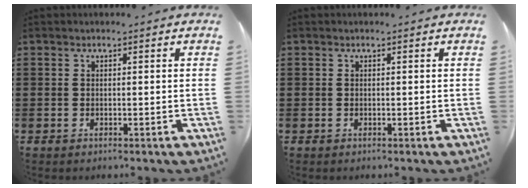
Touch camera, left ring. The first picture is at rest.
{"total": 0.0}